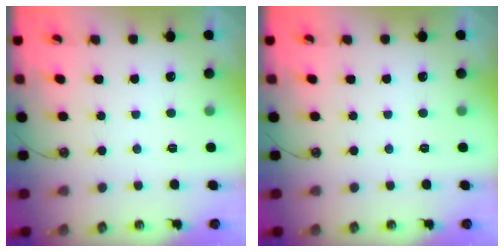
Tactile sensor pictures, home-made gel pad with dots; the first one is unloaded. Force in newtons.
{"total": 0.0}